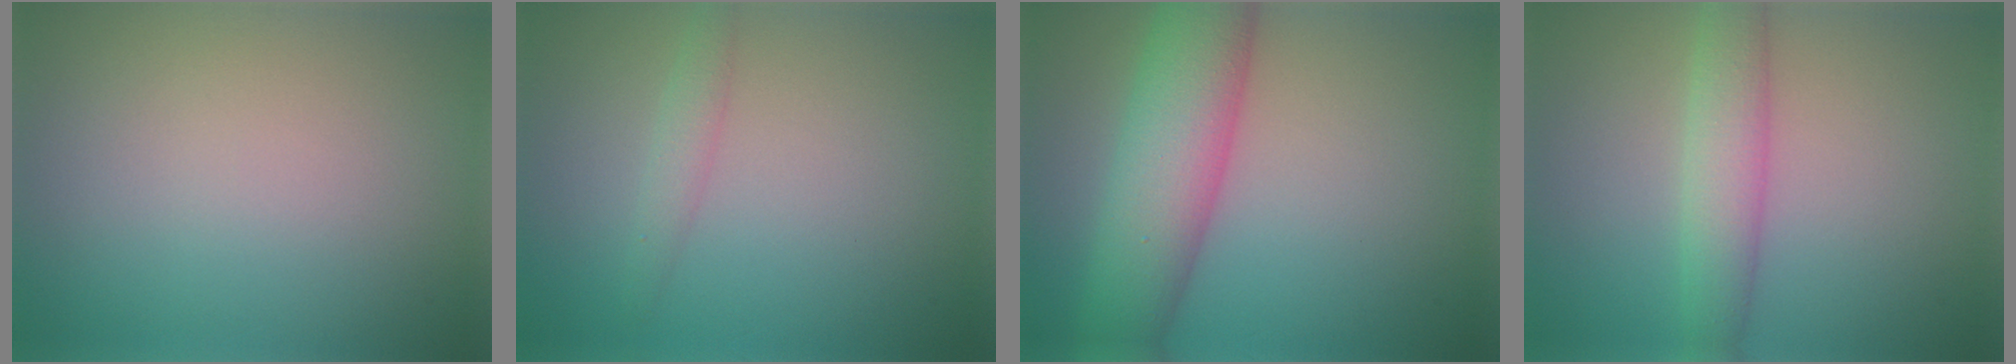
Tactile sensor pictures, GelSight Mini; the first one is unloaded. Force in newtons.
{"total": 1.5, "press": 1.5, "slide": 0.0}
{"total": 8.9, "press": 8.9, "slide": 0.3}
{"total": 3.6, "press": 3.6, "slide": 0.1}